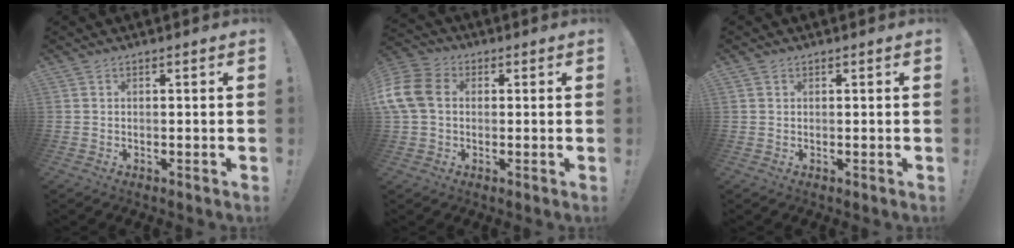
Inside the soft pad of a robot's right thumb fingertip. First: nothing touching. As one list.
[{"total": 12.3, "force": [1.1, 9.1, 8.2], "torque": [-0.177, 0.008, 0.024]}, {"total": 0.7, "force": [0.5, 0.5, 0.1], "torque": [0.003, -0.002, 0.009]}]